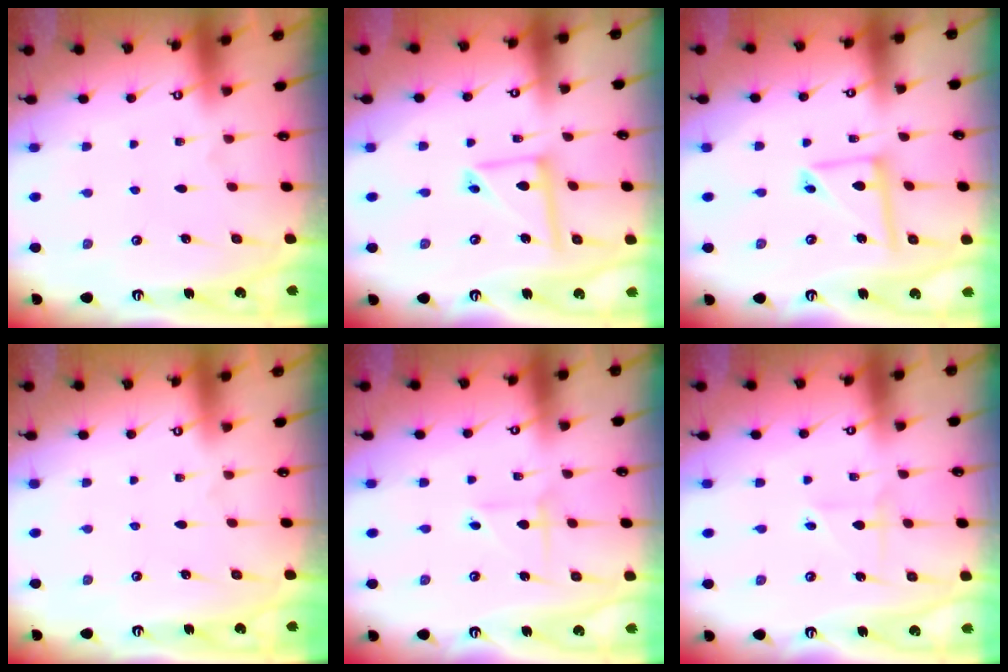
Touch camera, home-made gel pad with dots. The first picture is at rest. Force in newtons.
{"total": 9.2, "press": 9.2, "slide": 0.7}
{"total": 9.2, "press": 9.2, "slide": 0.7}
{"total": 0.0}
{"total": 2.6, "press": 2.6, "slide": 0.0}
{"total": 3.0, "press": 2.8, "slide": 1.0}